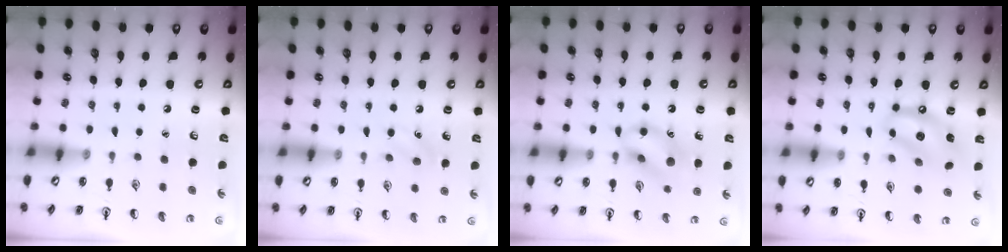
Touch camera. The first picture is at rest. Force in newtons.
{"total": 6.5, "press": 6.3, "slide": 1.7}
{"total": 12.0, "press": 11.9, "slide": 1.4}
{"total": 11.7, "press": 11.2, "slide": 3.5}